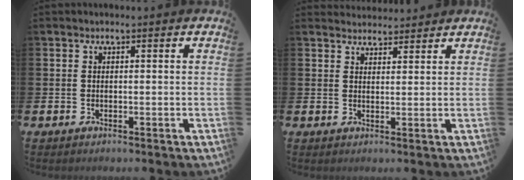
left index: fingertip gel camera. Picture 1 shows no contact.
{"total": 2.8, "force": [2.7, 0.7, -0.2], "torque": [0.005, -0.014, 0.048]}